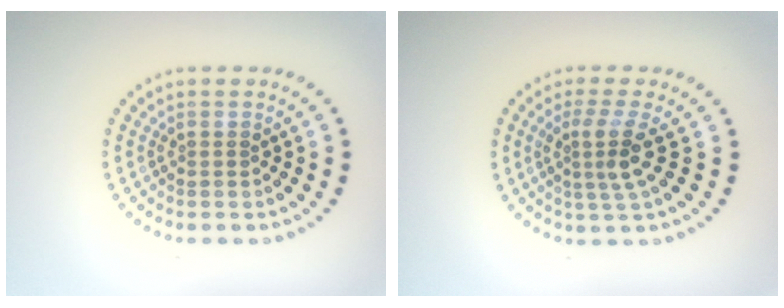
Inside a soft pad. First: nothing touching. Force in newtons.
{"total": 3.2, "press": 2.3, "slide": 2.2}